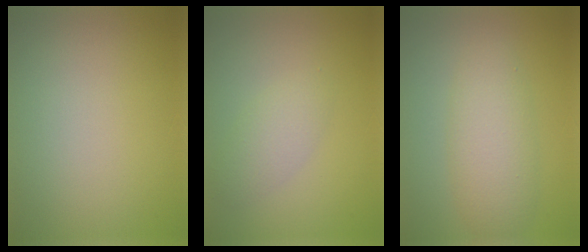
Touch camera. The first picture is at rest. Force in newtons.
{"total": 2.1, "press": 2.1, "slide": 0.1}
{"total": 4.2, "press": 4.2, "slide": 0.0}